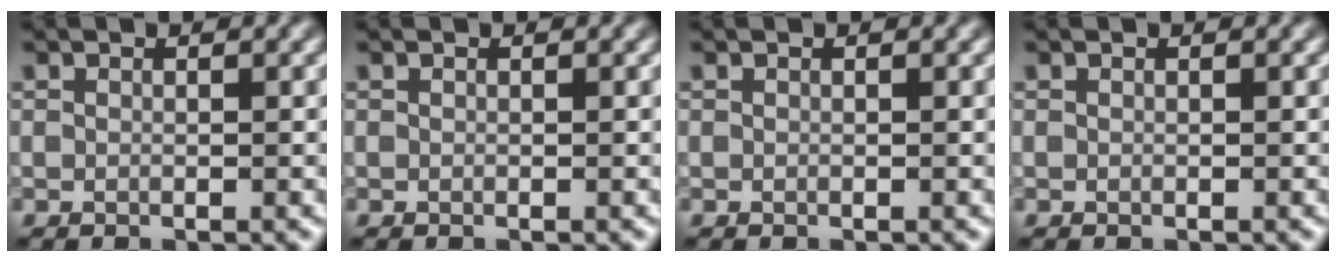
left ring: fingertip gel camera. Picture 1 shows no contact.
{"total": 0.0}
{"total": 0.0}
{"total": 0.0}